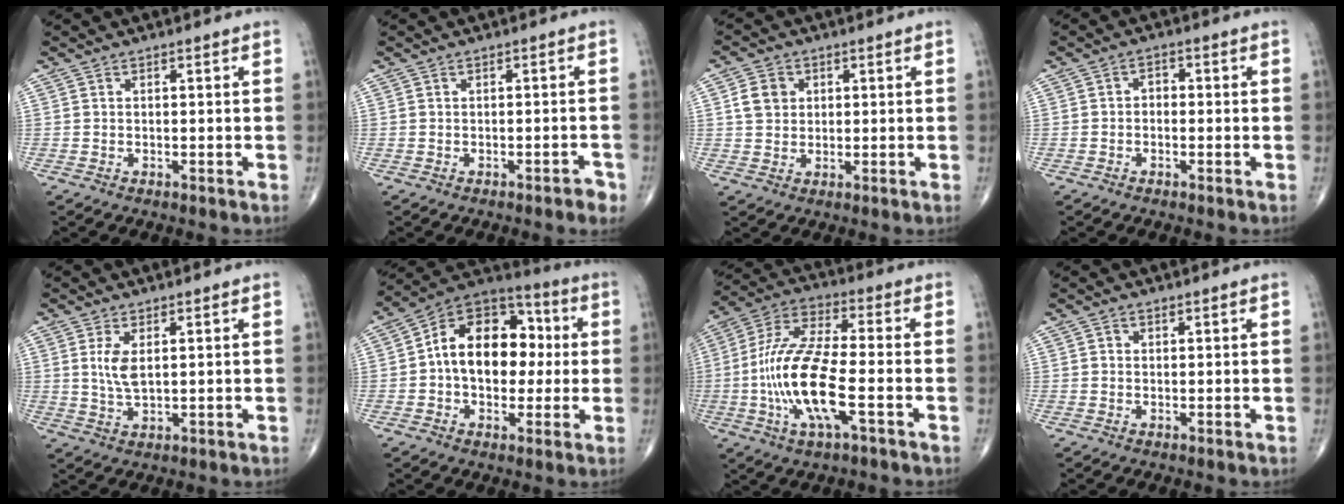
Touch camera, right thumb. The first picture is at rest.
{"total": 1.9, "force": [-1.2, 0.6, 1.3], "torque": [-0.017, 0.007, -0.015]}
{"total": 4.9, "force": [1.3, 4.1, 2.2], "torque": [-0.024, 0.000, 0.020]}
{"total": 2.0, "force": [-0.3, 1.6, 1.3], "torque": [-0.007, 0.011, -0.013]}
{"total": 4.5, "force": [1.2, 2.0, 3.9], "torque": [-0.079, -0.010, 0.032]}
{"total": 17.6, "force": [1.1, 11.9, 12.9], "torque": [-0.159, 0.037, 0.008]}
{"total": 16.8, "force": [-4.0, 5.1, 15.5], "torque": [-0.333, 0.023, -0.077]}
{"total": 0.8, "force": [0.3, 0.7, 0.2], "torque": [0.001, -0.001, 0.005]}